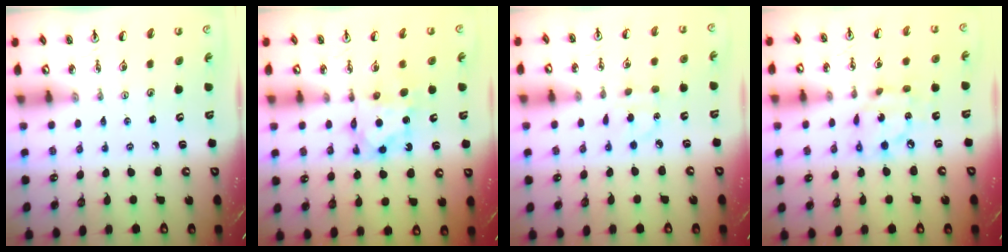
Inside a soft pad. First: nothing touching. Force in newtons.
{"total": 8.6, "press": 8.6, "slide": 0.4}
{"total": 5.2, "press": 5.1, "slide": 0.6}
{"total": 11.2, "press": 11.1, "slide": 1.0}